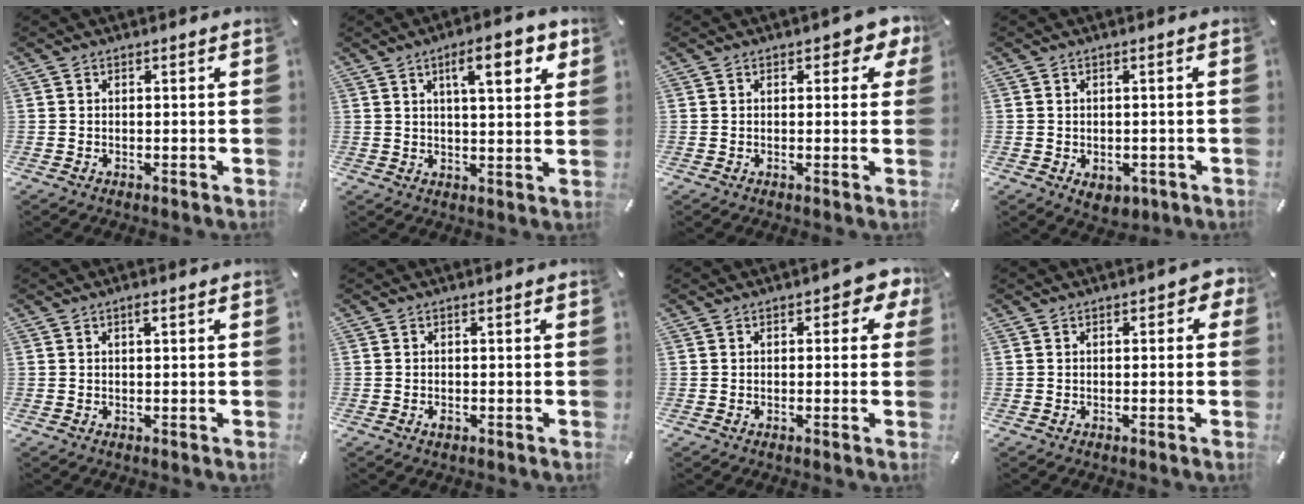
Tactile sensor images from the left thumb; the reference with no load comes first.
{"total": 10.1, "force": [4.7, 3.1, 8.3], "torque": [-0.122, -0.011, 0.072]}
{"total": 3.6, "force": [1.5, 2.1, 2.5], "torque": [-0.030, 0.003, 0.021]}
{"total": 3.2, "force": [-1.2, 2.5, 1.5], "torque": [-0.013, 0.003, -0.020]}
{"total": 1.0, "force": [0.4, 0.2, 0.9], "torque": [-0.018, 0.002, 0.006]}
{"total": 0.7, "force": [-0.4, 0.5, 0.4], "torque": [-0.008, -0.002, -0.008]}
{"total": 3.5, "force": [0.8, 2.1, 2.7], "torque": [-0.032, 0.002, 0.009]}
{"total": 1.8, "force": [-0.1, 1.2, 1.3], "torque": [-0.009, 0.000, -0.006]}